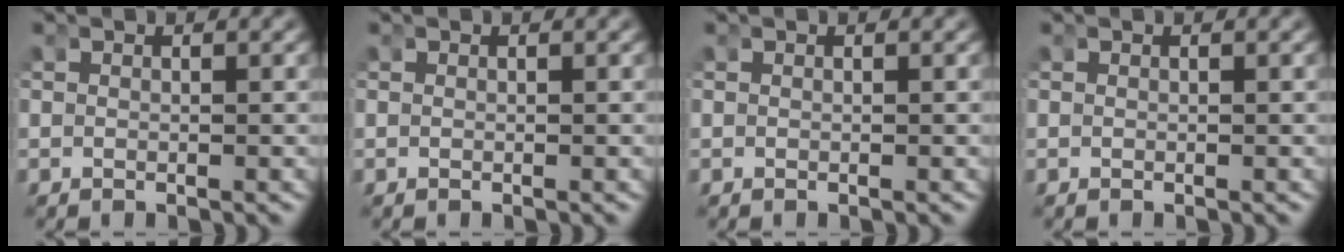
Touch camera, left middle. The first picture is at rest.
{"total": 0.0}
{"total": 0.0}
{"total": 0.0}